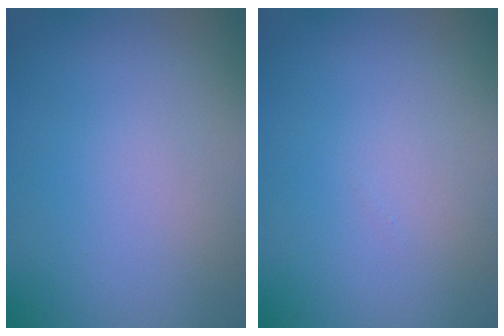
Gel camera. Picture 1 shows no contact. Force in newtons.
{"total": 0.0}